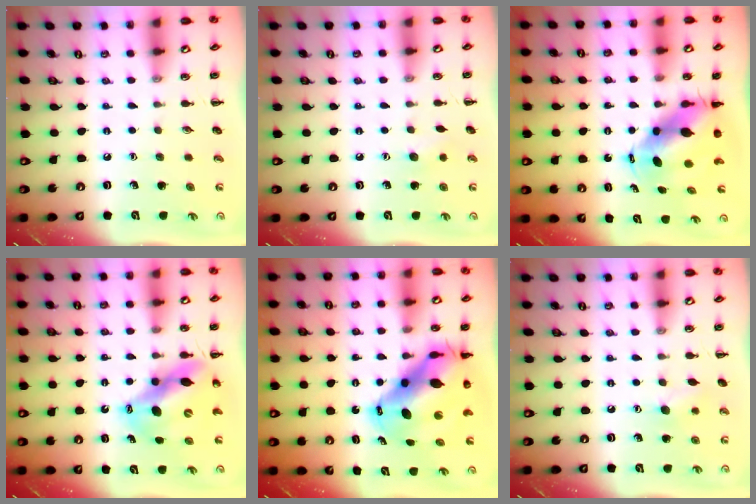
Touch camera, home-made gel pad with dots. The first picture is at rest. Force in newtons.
{"total": 4.4, "press": 4.3, "slide": 1.0}
{"total": 7.8, "press": 7.4, "slide": 2.2}
{"total": 12.2, "press": 11.9, "slide": 2.9}
{"total": 15.6, "press": 15.1, "slide": 4.0}
{"total": 7.6, "press": 7.4, "slide": 1.7}